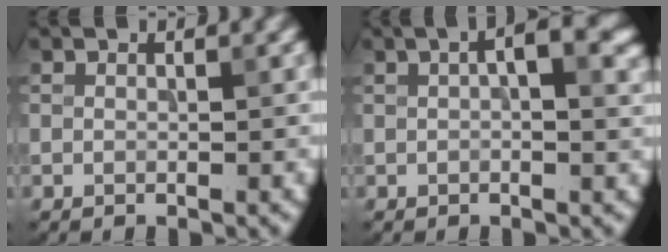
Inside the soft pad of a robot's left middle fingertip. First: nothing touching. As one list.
[{"total": 4.5, "force": [1.2, 1.5, 4.0], "torque": [-0.056, 0.009, 0.015]}]